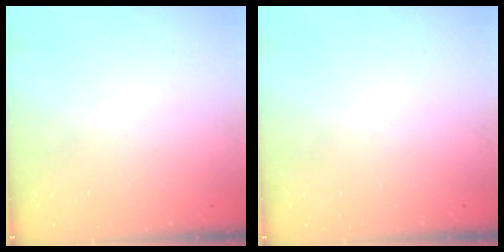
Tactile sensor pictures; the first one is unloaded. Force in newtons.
{"total": 0.0}